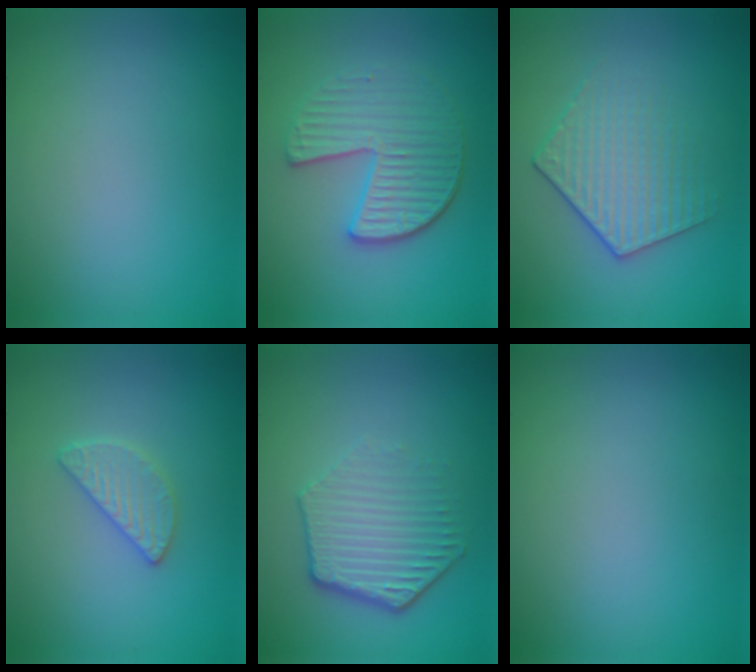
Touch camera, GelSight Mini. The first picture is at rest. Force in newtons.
{"total": 4.1, "press": 3.6, "slide": 1.8}
{"total": 3.6, "press": 3.2, "slide": 1.6}
{"total": 2.4, "press": 2.3, "slide": 0.3}
{"total": 4.3, "press": 3.3, "slide": 2.8}
{"total": 0.0}